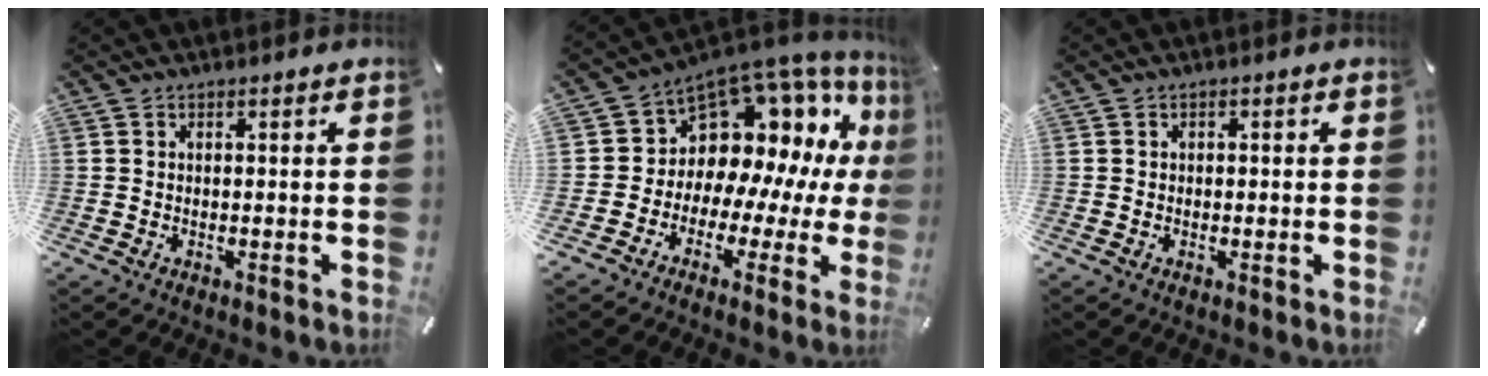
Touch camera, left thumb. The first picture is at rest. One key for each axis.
{"total": 11.7, "fx": 6.3, "fy": 8.8, "fz": 4.4, "tx": -0.070, "ty": -0.087, "tz": 0.121}
{"total": 0.6, "fx": -0.1, "fy": 0.5, "fz": 0.3, "tx": -0.007, "ty": 0.002, "tz": -0.002}